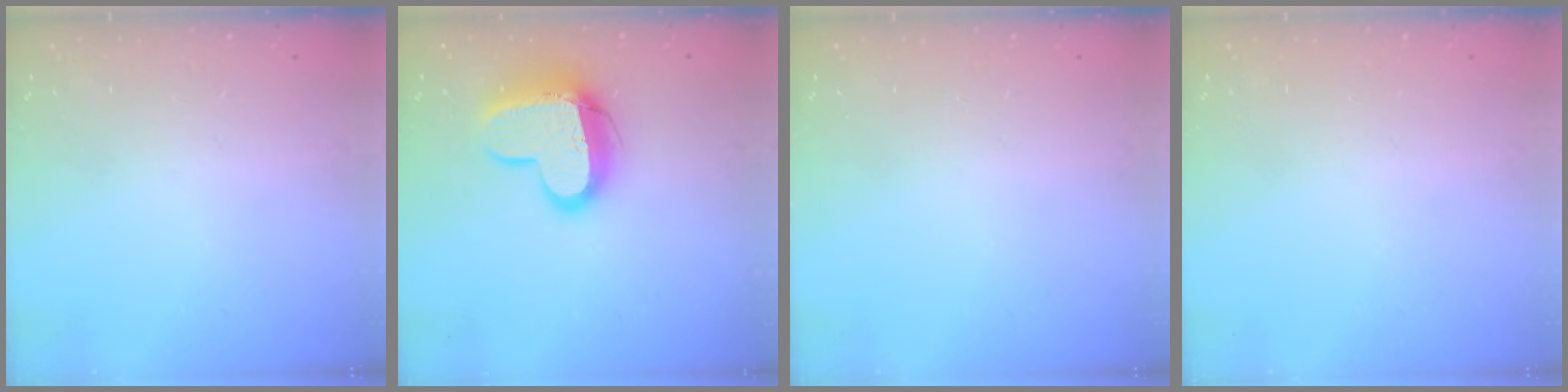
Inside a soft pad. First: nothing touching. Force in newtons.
{"total": 14.4, "press": 14.3, "slide": 1.4}
{"total": 0.0}
{"total": 0.0}